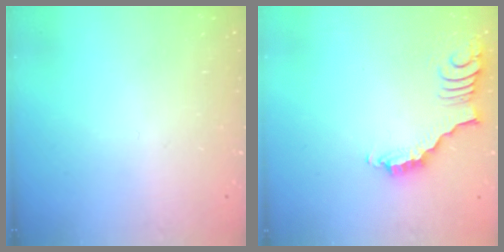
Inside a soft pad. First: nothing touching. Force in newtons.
{"total": 2.5, "press": 2.5, "slide": 0.3}